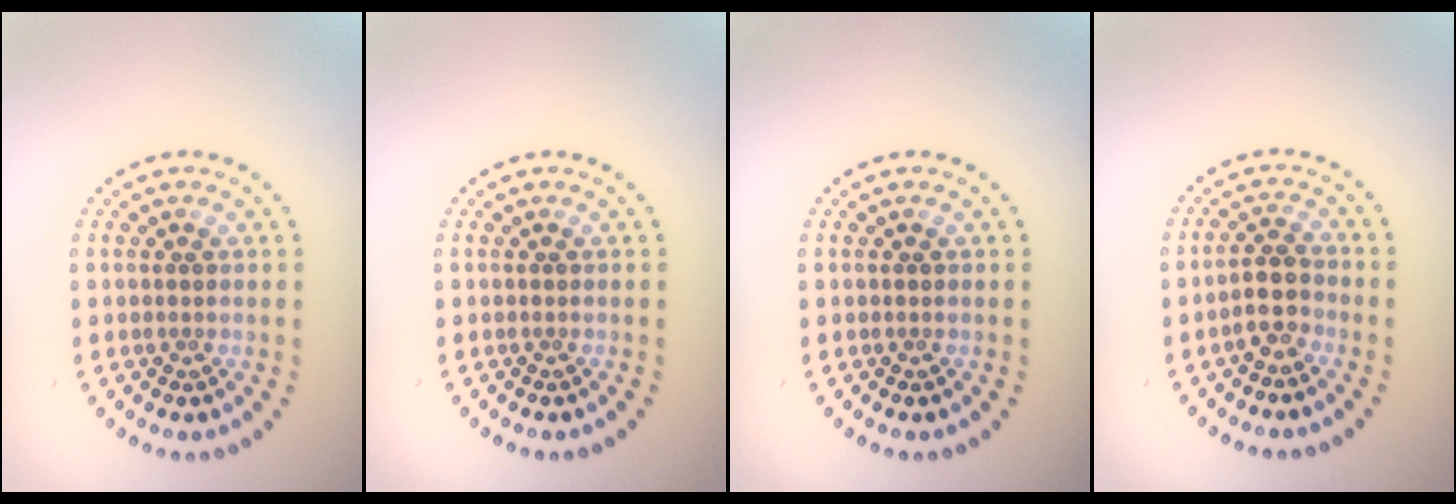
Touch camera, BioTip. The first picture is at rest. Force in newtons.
{"total": 0.0}
{"total": 0.0}
{"total": 2.6, "press": 2.3, "slide": 1.3}